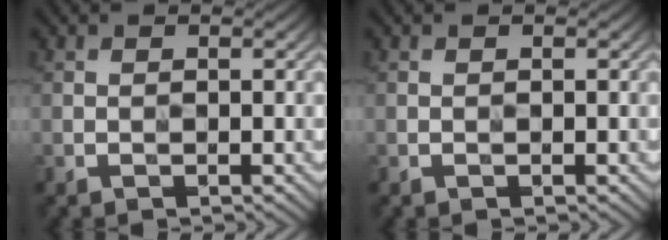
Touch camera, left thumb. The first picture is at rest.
{"total": 0.0}